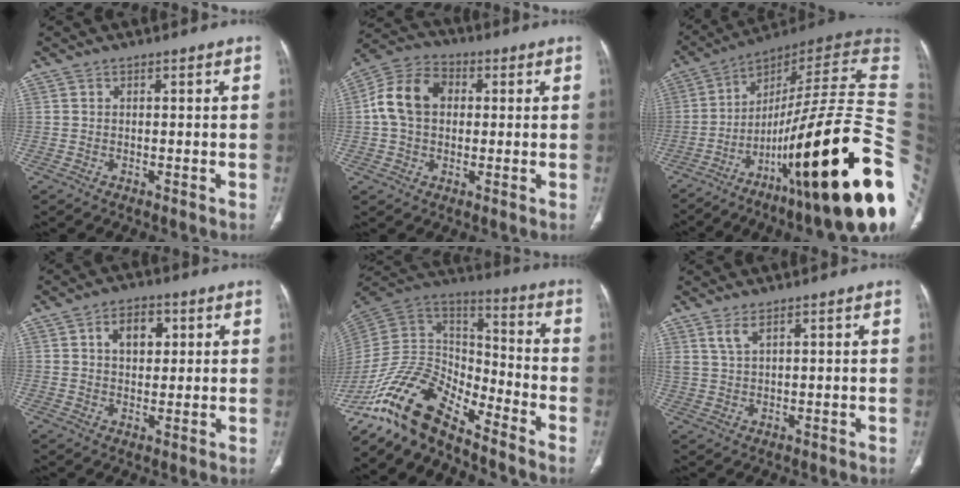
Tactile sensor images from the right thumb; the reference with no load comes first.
{"total": 11.0, "force": [1.4, 8.2, 7.3], "torque": [-0.127, 0.026, 0.016]}
{"total": 35.4, "force": [-8.5, 6.9, 33.6], "torque": [-0.441, 0.040, -0.137]}
{"total": 6.3, "force": [2.0, 4.2, 4.3], "torque": [-0.040, -0.003, 0.030]}
{"total": 16.3, "force": [-13.3, 5.4, 7.7], "torque": [-0.134, 0.095, -0.262]}
{"total": 3.0, "force": [2.0, 0.9, 2.0], "torque": [-0.046, -0.008, 0.049]}